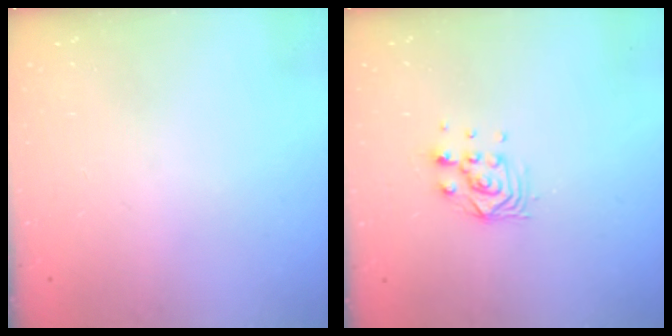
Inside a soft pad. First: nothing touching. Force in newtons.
{"total": 7.4, "press": 7.3, "slide": 0.6}